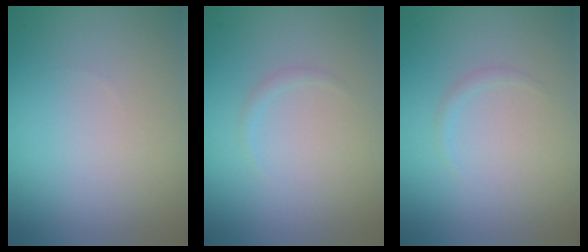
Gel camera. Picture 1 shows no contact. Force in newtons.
{"total": 0.6, "press": 0.6, "slide": 0.1}
{"total": 0.6, "press": 0.6, "slide": 0.1}